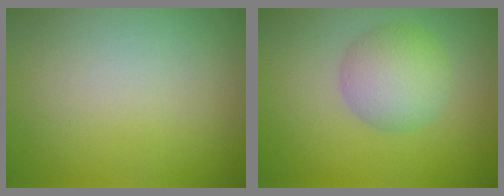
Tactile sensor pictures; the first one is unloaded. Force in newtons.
{"total": 4.4, "press": 4.4, "slide": 0.2}